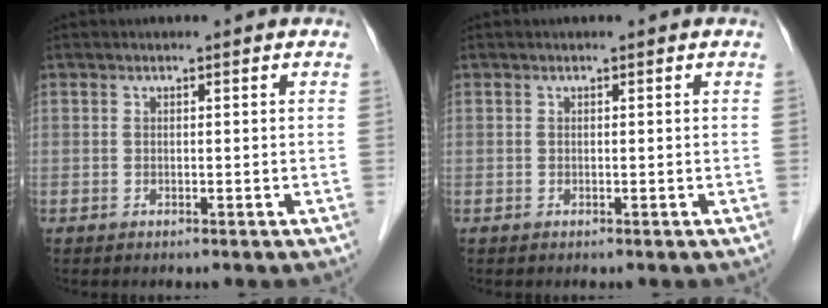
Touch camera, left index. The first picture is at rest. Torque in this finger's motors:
{"motor_torque": [-0.02, -0.01, 0.00, 0.00]}